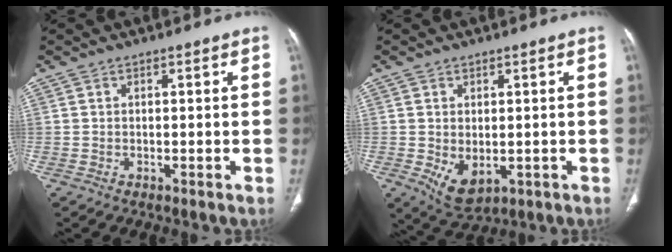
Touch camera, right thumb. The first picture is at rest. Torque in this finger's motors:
{"motor_torque": [-0.20, 0.46, -0.07, 0.09, 0.16]}